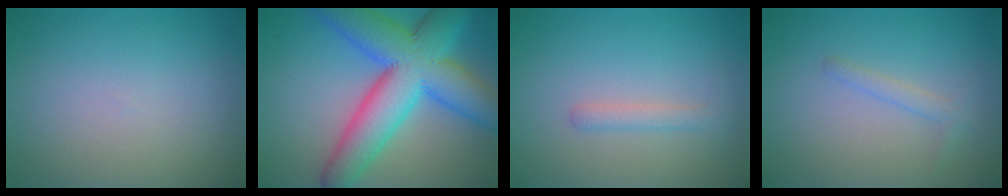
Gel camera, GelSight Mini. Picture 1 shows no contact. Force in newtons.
{"total": 12.0, "press": 12.0, "slide": 0.2}
{"total": 1.4, "press": 1.4, "slide": 0.0}
{"total": 1.3, "press": 1.3, "slide": 0.0}